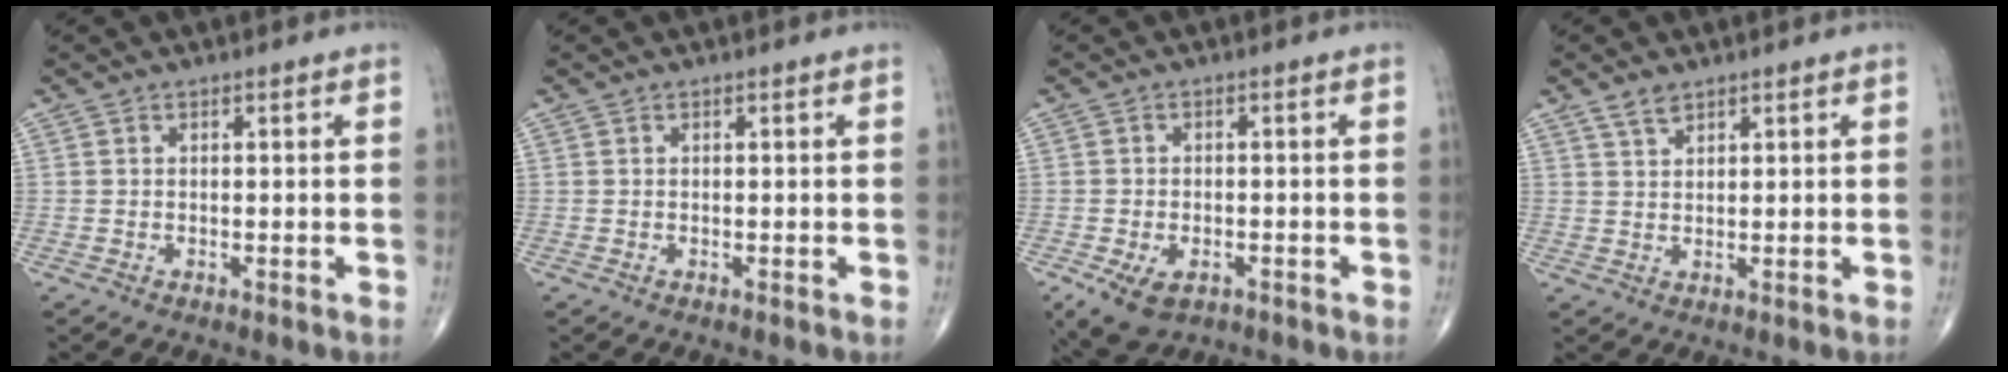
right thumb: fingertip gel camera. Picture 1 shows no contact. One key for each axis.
{"total": 0.0}
{"total": 6.9, "fx": -3.3, "fy": 4.2, "fz": 4.4, "tx": -0.078, "ty": 0.004, "tz": -0.048}
{"total": 2.4, "fx": 1.8, "fy": 1.2, "fz": 1.0, "tx": -0.016, "ty": -0.007, "tz": 0.036}